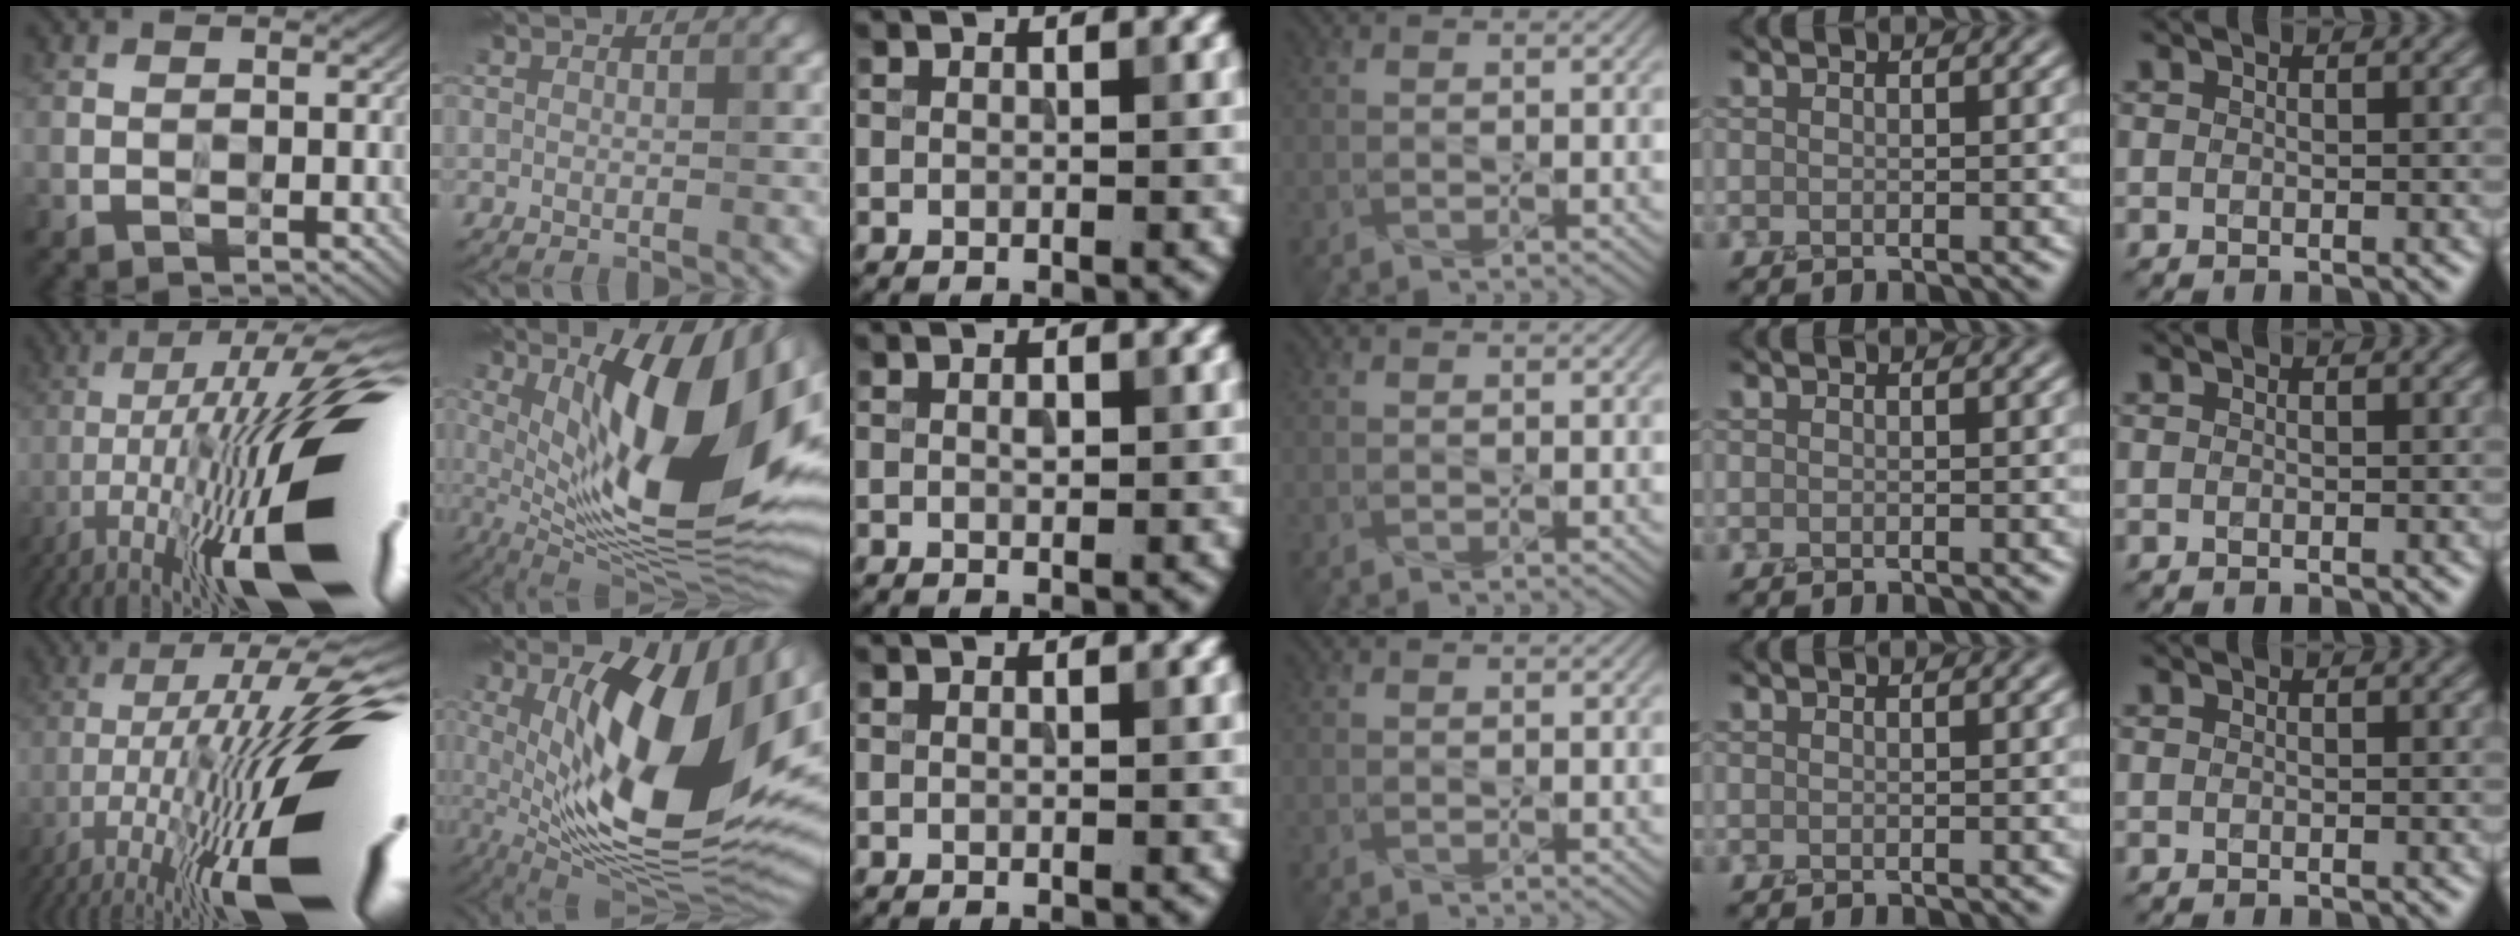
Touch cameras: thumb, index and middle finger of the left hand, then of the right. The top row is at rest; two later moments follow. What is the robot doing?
{"motion": "press", "object": "grip strengthener"}